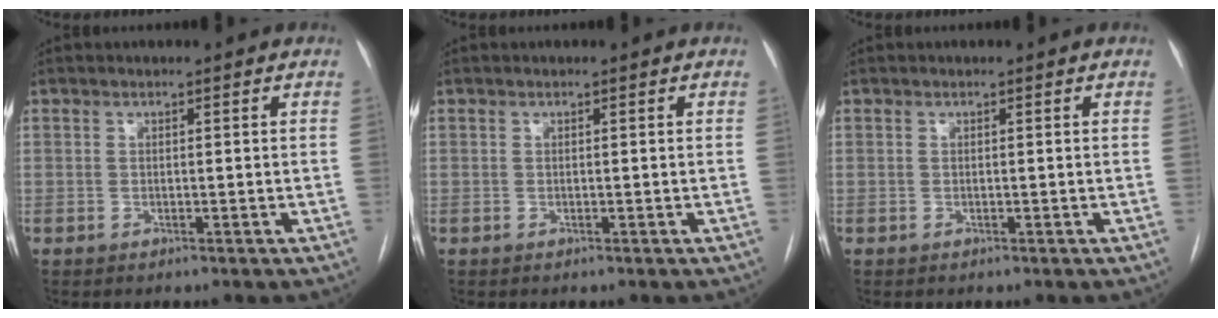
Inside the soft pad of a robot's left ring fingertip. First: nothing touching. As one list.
[{"total": 0.0}, {"total": 0.0}]